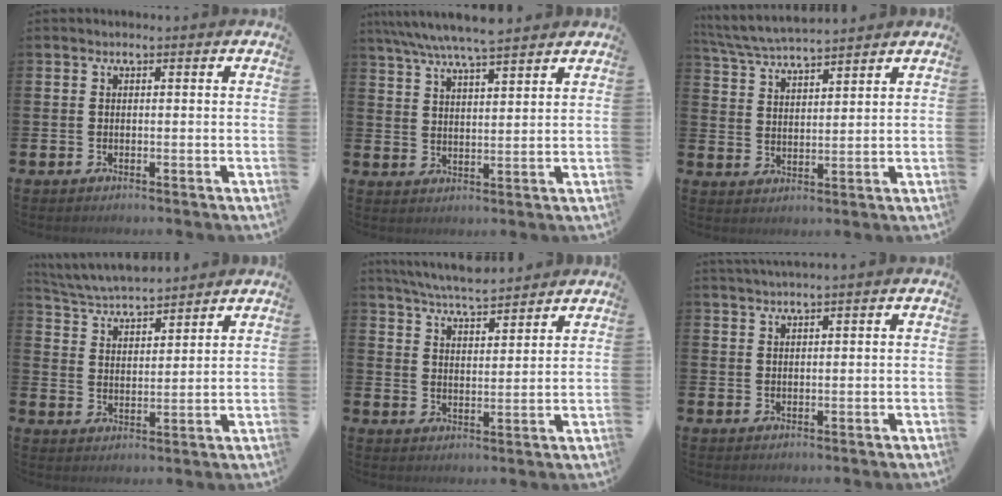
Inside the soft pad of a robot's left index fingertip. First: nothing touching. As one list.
[{"total": 6.9, "force": [6.5, 0.5, 2.2], "torque": [-0.056, -0.026, 0.116]}, {"total": 5.5, "force": [5.4, 0.3, 1.0], "torque": [-0.040, -0.027, 0.096]}, {"total": 5.3, "force": [5.2, 0.6, 0.6], "torque": [-0.034, -0.034, 0.092]}, {"total": 6.1, "force": [6.0, 0.5, 1.1], "torque": [-0.043, -0.030, 0.107]}, {"total": 1.6, "force": [1.5, -0.4, 0.4], "torque": [-0.009, -0.001, 0.029]}]